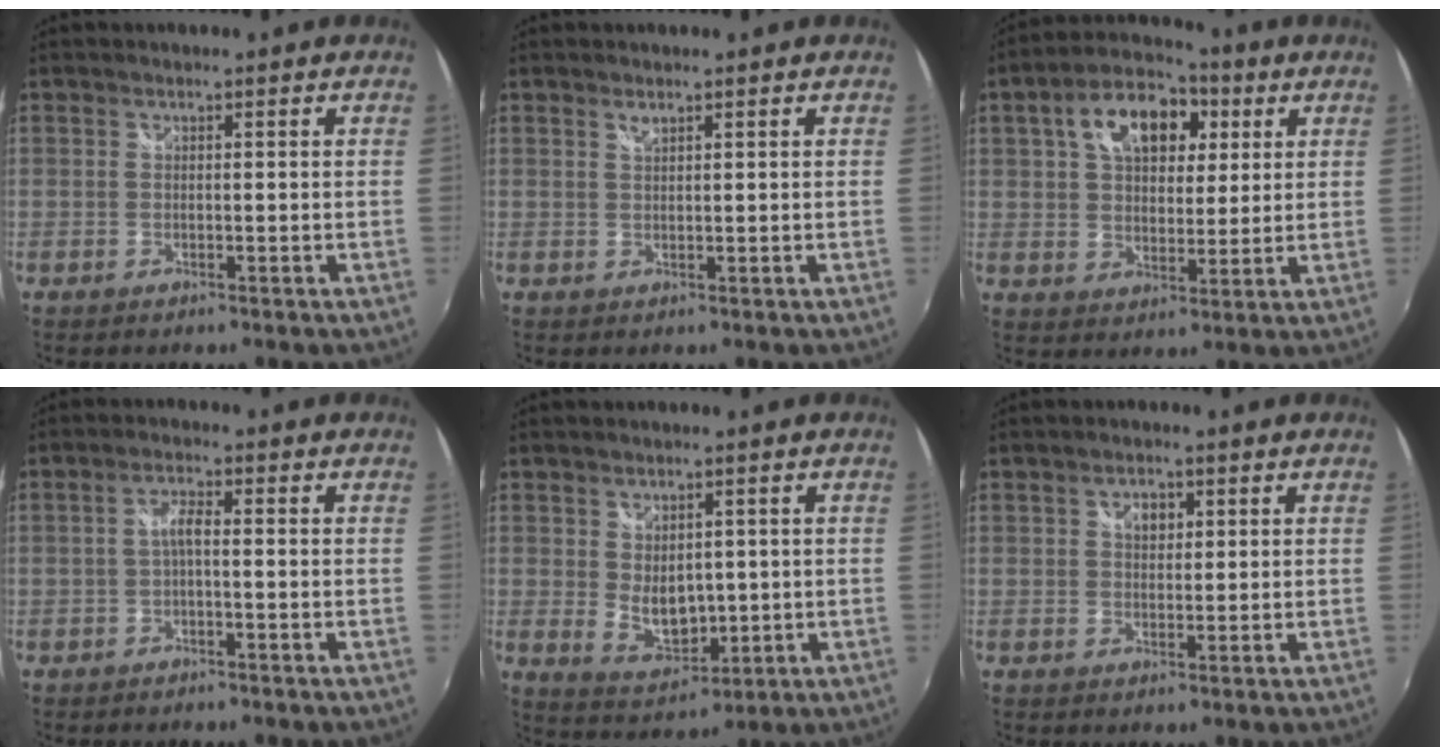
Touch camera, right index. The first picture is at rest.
{"total": 1.0, "force": [0.8, 0.3, 0.6], "torque": [-0.009, 0.001, 0.013]}
{"total": 14.5, "force": [5.4, 8.9, 10.1], "torque": [-0.183, 0.042, 0.087]}
{"total": 2.5, "force": [-0.5, 0.4, 2.4], "torque": [-0.049, 0.006, -0.009]}
{"total": 7.0, "force": [0.5, 4.7, 5.1], "torque": [-0.087, -0.011, 0.025]}
{"total": 2.9, "force": [1.1, 2.0, 1.7], "torque": [-0.023, 0.006, 0.017]}